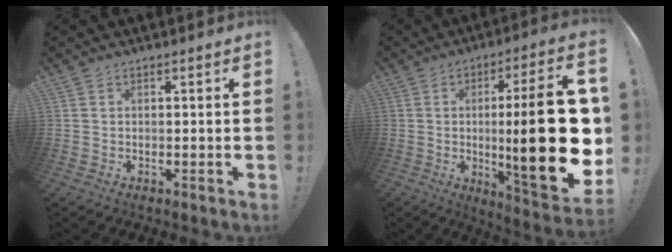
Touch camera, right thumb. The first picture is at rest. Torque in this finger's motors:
{"motor_torque": [0.68, 1.60, 2.77, 0.00, 0.65]}